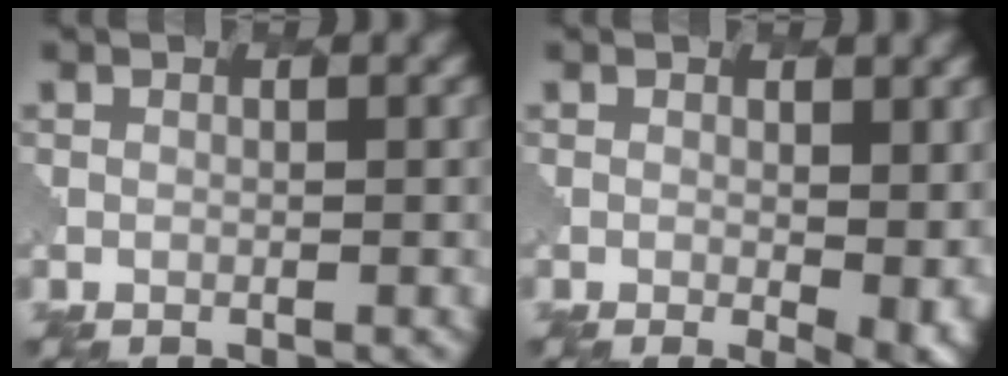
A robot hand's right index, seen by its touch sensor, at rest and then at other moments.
{"total": 5.0, "force": [-0.3, 1.9, 4.6], "torque": [-0.055, -0.014, 0.004]}